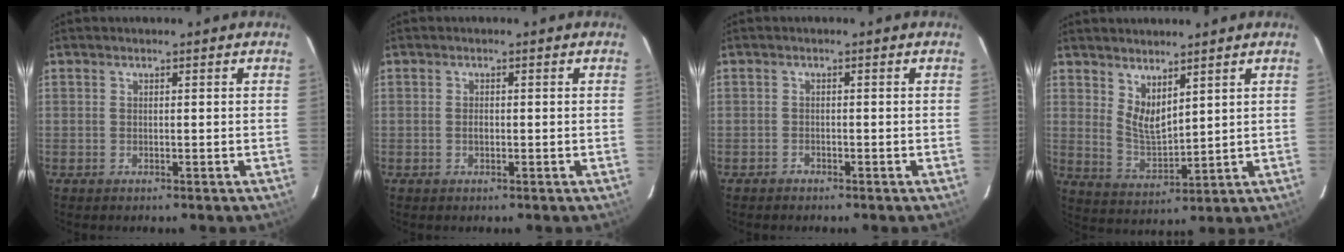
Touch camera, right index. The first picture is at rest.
{"total": 1.0, "force": [-0.2, 0.7, 0.6], "torque": [-0.009, 0.000, -0.003]}
{"total": 1.1, "force": [-0.9, 0.6, -0.1], "torque": [0.000, 0.005, -0.017]}
{"total": 6.1, "force": [4.2, 2.3, 3.8], "torque": [-0.067, -0.013, 0.085]}